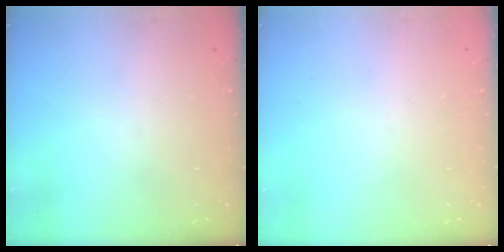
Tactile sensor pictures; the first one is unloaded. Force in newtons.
{"total": 0.0}